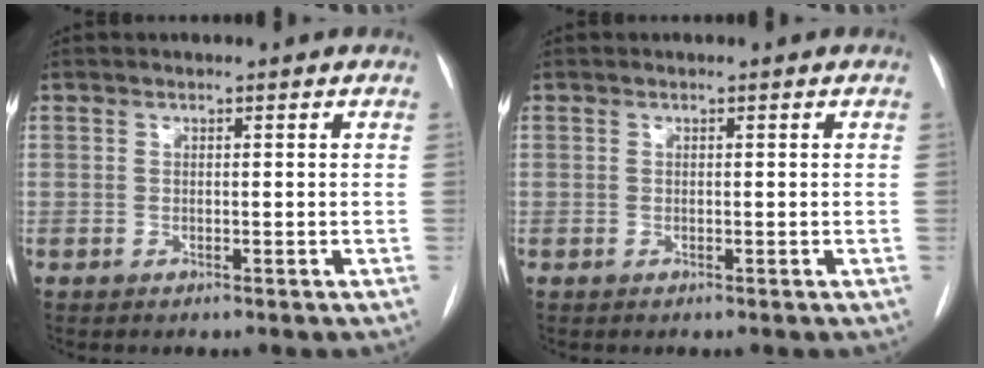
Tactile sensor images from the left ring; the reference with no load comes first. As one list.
[{"total": 0.0}]